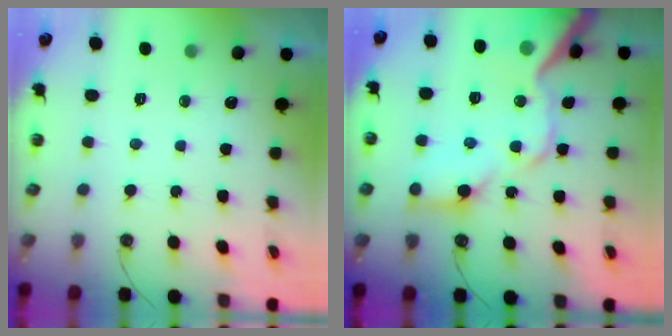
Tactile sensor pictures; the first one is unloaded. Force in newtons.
{"total": 20.6, "press": 20.4, "slide": 2.7}